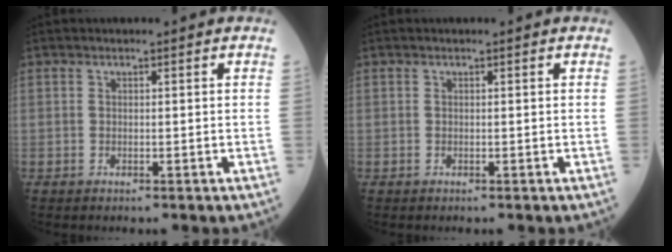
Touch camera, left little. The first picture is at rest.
{"total": 0.0}